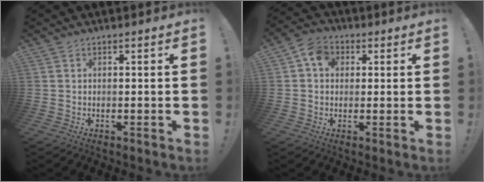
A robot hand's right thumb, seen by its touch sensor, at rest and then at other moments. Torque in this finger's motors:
{"motor_torque": [0.29, 1.04, 0.24, -0.22, 0.00]}